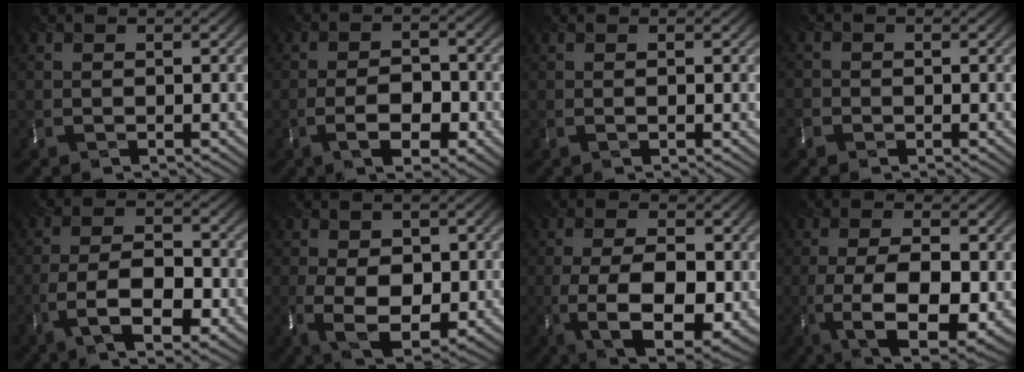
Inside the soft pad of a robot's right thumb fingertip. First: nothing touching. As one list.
[{"total": 5.2, "force": [-3.0, 2.3, 3.6], "torque": [-0.051, -0.011, -0.063]}, {"total": 0.0}, {"total": 1.9, "force": [-1.5, 1.1, -0.1], "torque": [-0.001, -0.008, -0.040]}, {"total": 7.2, "force": [-3.8, 2.8, 5.5], "torque": [-0.095, -0.009, -0.078]}, {"total": 8.9, "force": [-1.1, 5.4, 7.1], "torque": [-0.142, -0.020, -0.023]}, {"total": 9.4, "force": [-2.1, 4.5, 8.0], "torque": [-0.140, -0.021, -0.040]}, {"total": 9.7, "force": [-2.7, 3.8, 8.5], "torque": [-0.143, -0.021, -0.048]}]